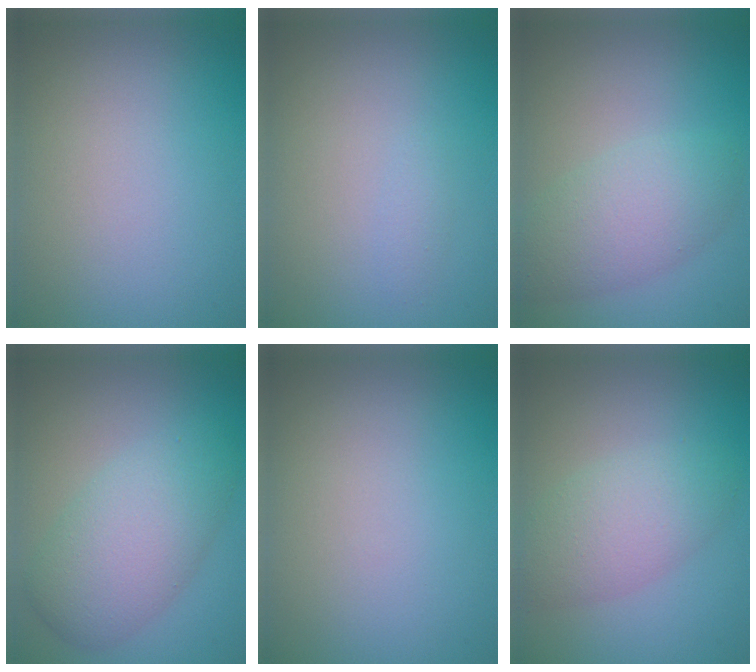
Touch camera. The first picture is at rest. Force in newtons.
{"total": 0.6, "press": 0.6, "slide": 0.0}
{"total": 4.5, "press": 4.5, "slide": 0.2}
{"total": 5.8, "press": 5.8, "slide": 0.1}
{"total": 0.0}
{"total": 4.2, "press": 4.2, "slide": 0.1}